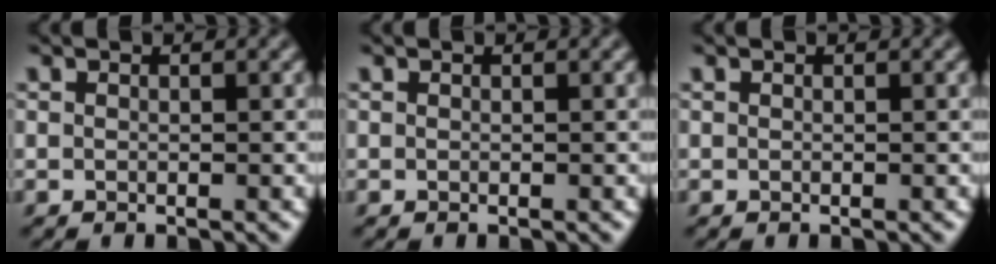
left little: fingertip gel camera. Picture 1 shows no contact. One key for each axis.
{"total": 0.0}
{"total": 0.0}